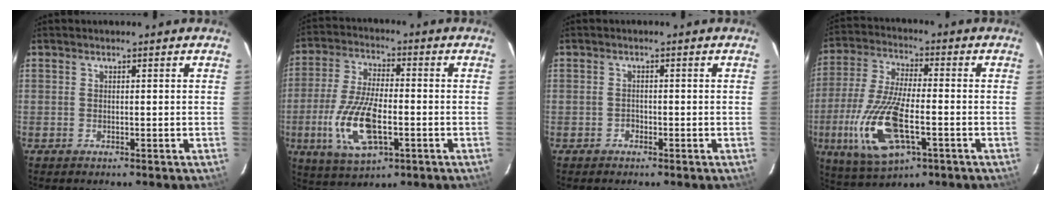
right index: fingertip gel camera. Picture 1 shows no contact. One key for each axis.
{"total": 14.1, "fx": -4.0, "fy": 5.7, "fz": 12.3, "tx": -0.260, "ty": -0.010, "tz": -0.071}
{"total": 1.1, "fx": -0.8, "fy": 0.7, "fz": 0.1, "tx": -0.002, "ty": 0.003, "tz": -0.013}
{"total": 17.3, "fx": -5.5, "fy": 6.7, "fz": 14.9, "tx": -0.327, "ty": -0.019, "tz": -0.099}